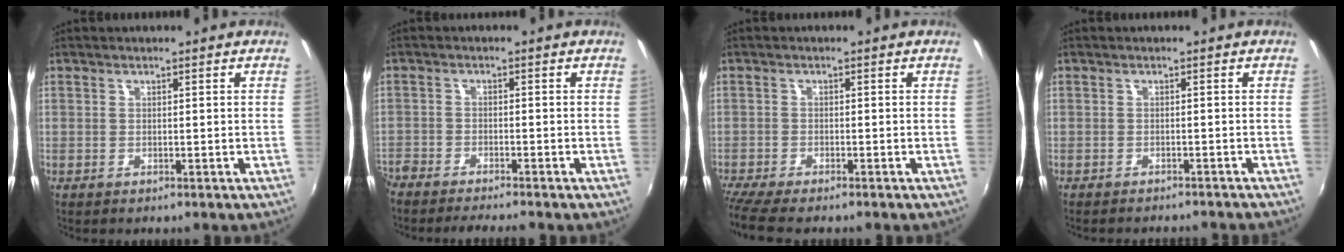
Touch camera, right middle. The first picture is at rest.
{"total": 8.2, "force": [-7.4, 1.3, 3.3], "torque": [-0.095, -0.020, -0.128]}
{"total": 5.9, "force": [-5.1, 0.4, 2.9], "torque": [-0.075, -0.030, -0.092]}
{"total": 5.9, "force": [-5.5, 0.9, 2.1], "torque": [-0.051, -0.011, -0.073]}